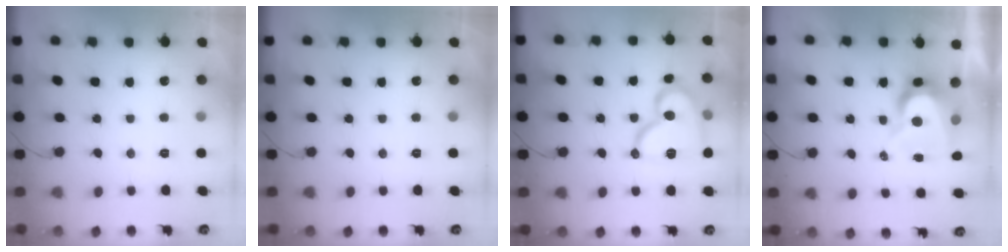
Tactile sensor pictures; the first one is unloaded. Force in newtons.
{"total": 0.0}
{"total": 16.1, "press": 16.0, "slide": 1.0}
{"total": 8.5, "press": 8.5, "slide": 0.7}